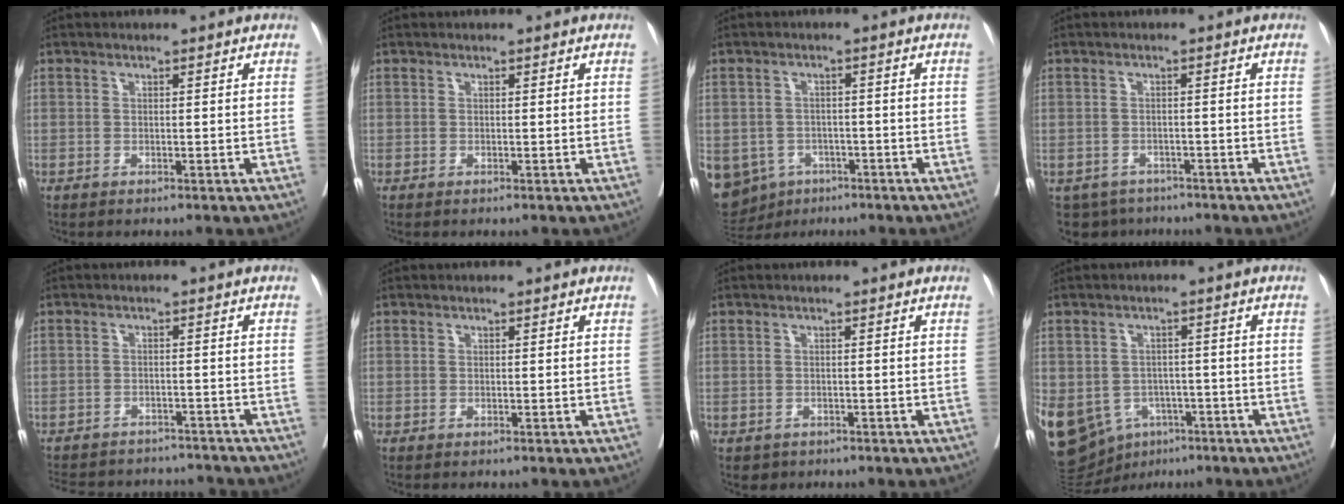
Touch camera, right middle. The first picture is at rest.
{"total": 0.7, "force": [-0.5, -0.1, 0.5], "torque": [-0.015, -0.001, -0.007]}
{"total": 13.0, "force": [-6.3, 10.6, 4.2], "torque": [-0.126, 0.000, -0.080]}
{"total": 4.9, "force": [-3.9, 3.0, -0.1], "torque": [0.007, 0.001, -0.056]}
{"total": 14.4, "force": [-13.1, 5.1, 3.2], "torque": [-0.070, 0.013, -0.163]}
{"total": 0.0}
{"total": 1.6, "force": [-1.0, 1.2, 0.1], "torque": [-0.006, 0.001, -0.012]}
{"total": 24.1, "force": [-10.1, 18.9, 11.0], "torque": [-0.351, -0.012, -0.138]}